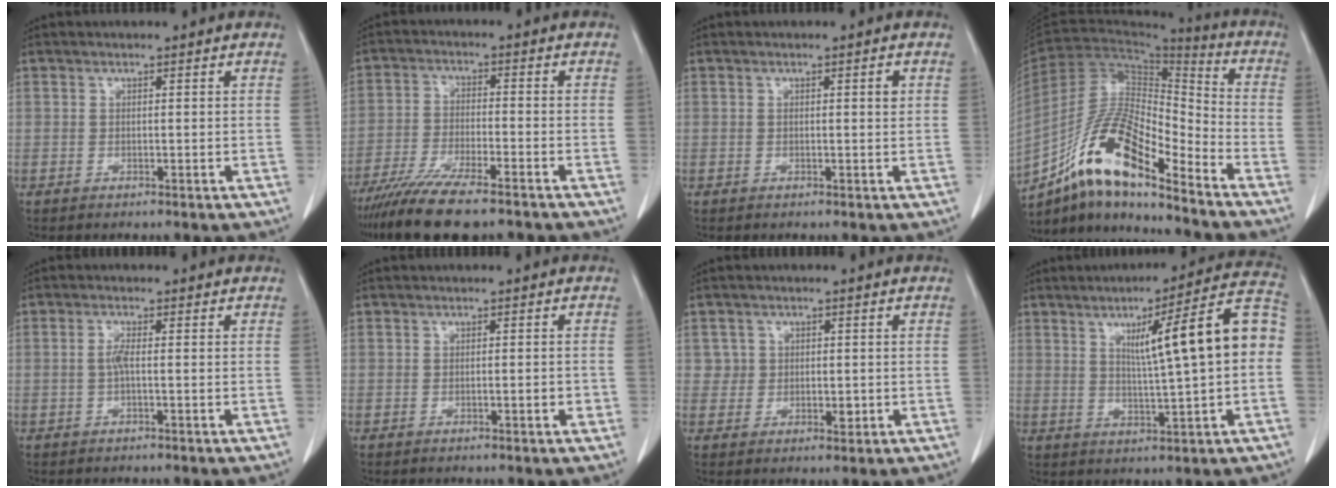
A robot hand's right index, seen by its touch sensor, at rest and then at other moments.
{"total": 13.0, "force": [-10.3, 1.7, 7.7], "torque": [-0.137, -0.031, -0.171]}
{"total": 1.2, "force": [0.3, 0.2, 1.2], "torque": [-0.018, 0.002, 0.004]}
{"total": 16.4, "force": [-10.7, 3.3, 11.9], "torque": [-0.220, 0.009, -0.190]}
{"total": 1.8, "force": [-0.2, 0.1, 1.8], "torque": [-0.039, 0.001, -0.004]}
{"total": 1.3, "force": [-0.4, 0.3, 1.2], "torque": [-0.017, 0.001, -0.005]}
{"total": 2.9, "force": [0.3, 2.7, 0.9], "torque": [-0.004, 0.001, 0.006]}
{"total": 14.4, "force": [1.8, 0.4, 14.3], "torque": [-0.201, 0.027, 0.025]}